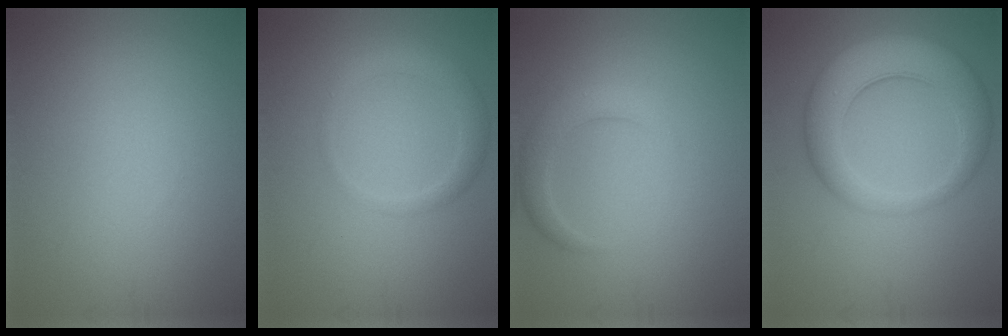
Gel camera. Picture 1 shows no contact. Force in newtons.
{"total": 2.2, "press": 2.2, "slide": 0.3}
{"total": 2.4, "press": 2.4, "slide": 0.2}
{"total": 6.7, "press": 6.7, "slide": 0.2}